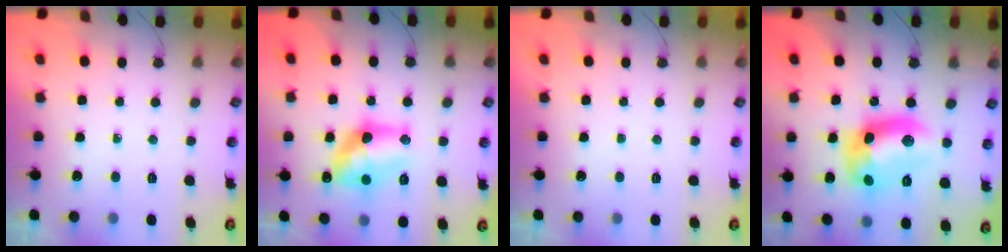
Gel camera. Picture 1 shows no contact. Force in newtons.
{"total": 12.7, "press": 12.7, "slide": 1.0}
{"total": 0.0}
{"total": 14.4, "press": 14.4, "slide": 1.0}